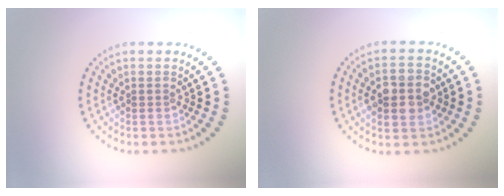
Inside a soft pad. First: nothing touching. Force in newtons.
{"total": 4.4, "press": 4.4, "slide": 0.1}